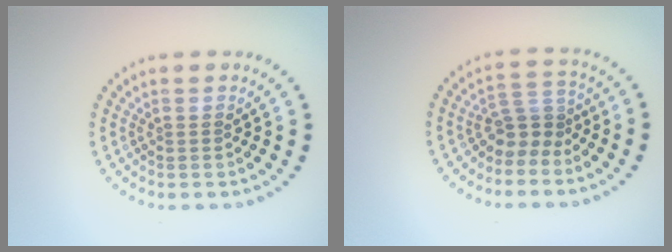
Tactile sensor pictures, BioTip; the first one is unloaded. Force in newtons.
{"total": 2.7, "press": 1.8, "slide": 2.0}